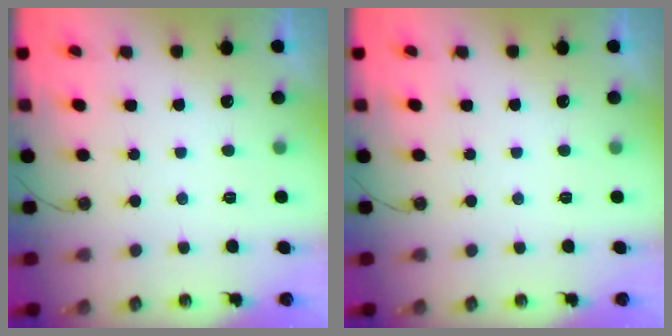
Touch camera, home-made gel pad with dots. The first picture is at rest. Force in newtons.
{"total": 0.0}